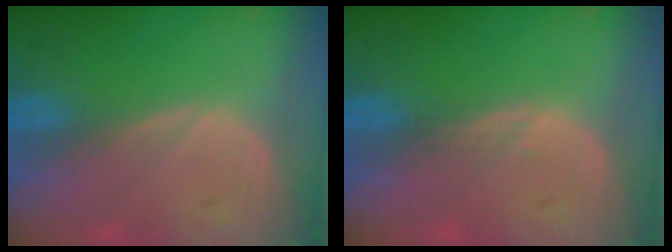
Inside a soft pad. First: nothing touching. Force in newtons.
{"total": 1.1, "press": 0.9, "slide": 0.7}